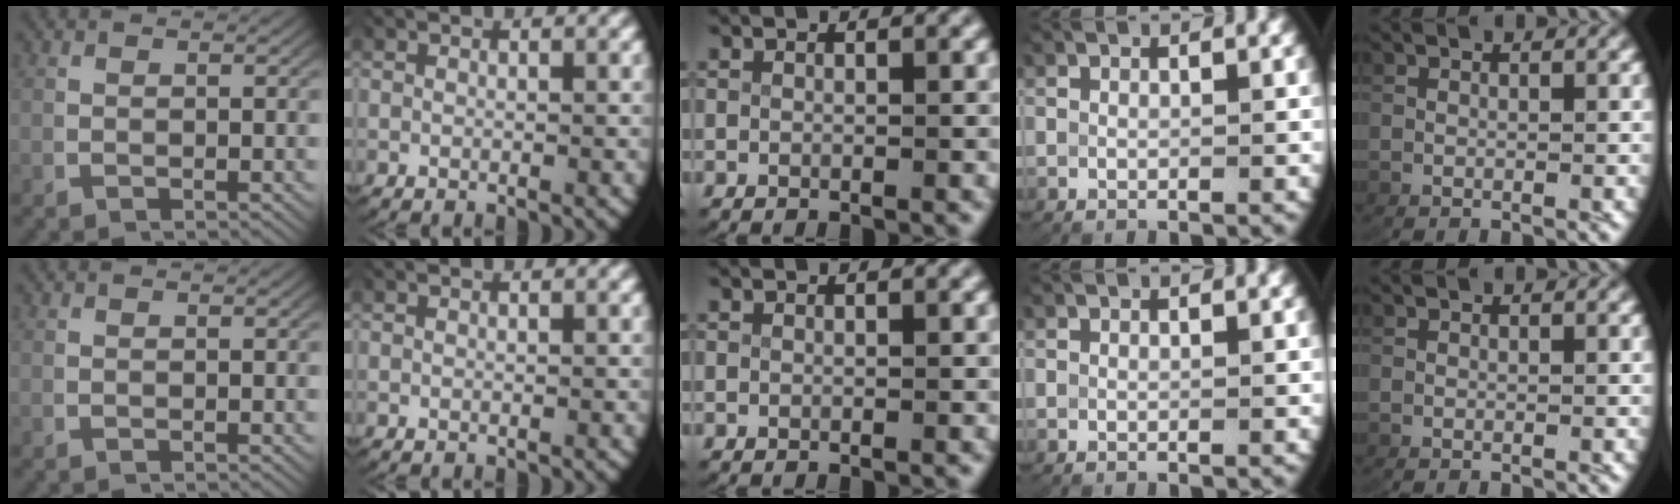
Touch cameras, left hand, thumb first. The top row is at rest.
{}